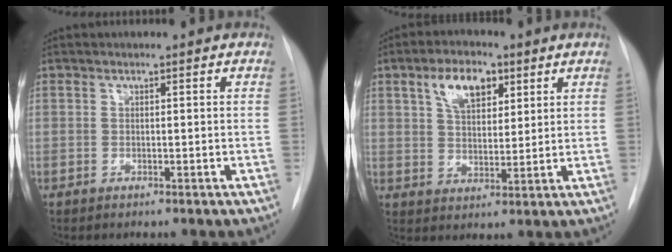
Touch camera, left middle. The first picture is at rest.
{"total": 7.4, "force": [3.7, 3.8, 5.1], "torque": [-0.095, 0.013, 0.069]}